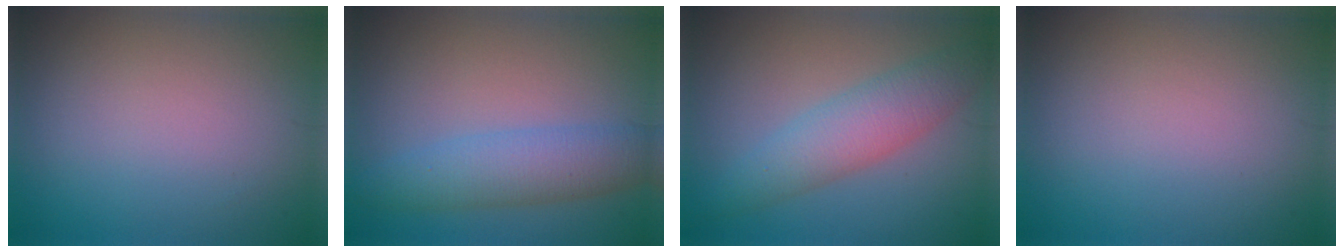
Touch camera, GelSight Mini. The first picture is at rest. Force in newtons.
{"total": 4.5, "press": 4.5, "slide": 0.1}
{"total": 4.5, "press": 4.5, "slide": 0.1}
{"total": 0.0}